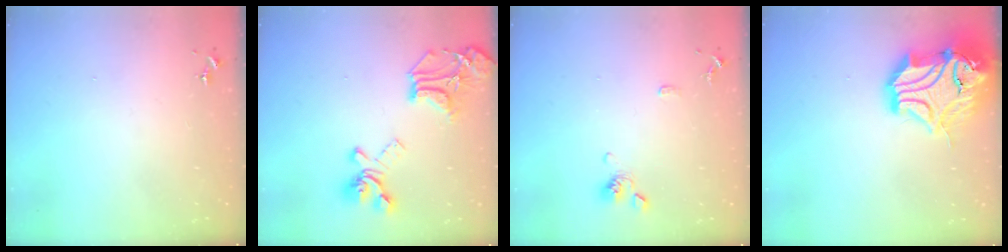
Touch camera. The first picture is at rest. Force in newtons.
{"total": 20.8, "press": 20.7, "slide": 1.6}
{"total": 9.1, "press": 8.9, "slide": 1.9}
{"total": 21.9, "press": 21.7, "slide": 2.9}